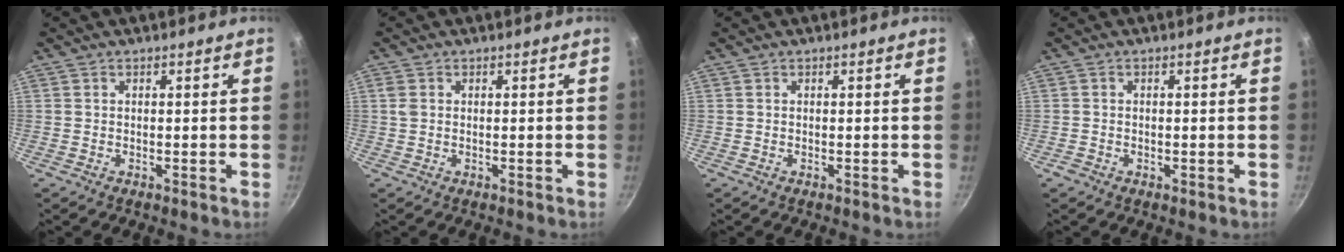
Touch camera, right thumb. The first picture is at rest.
{"total": 1.5, "force": [0.4, 1.1, 0.9], "torque": [-0.019, 0.003, 0.008]}
{"total": 0.0}
{"total": 1.0, "force": [-0.5, 0.8, 0.4], "torque": [-0.007, 0.001, -0.008]}